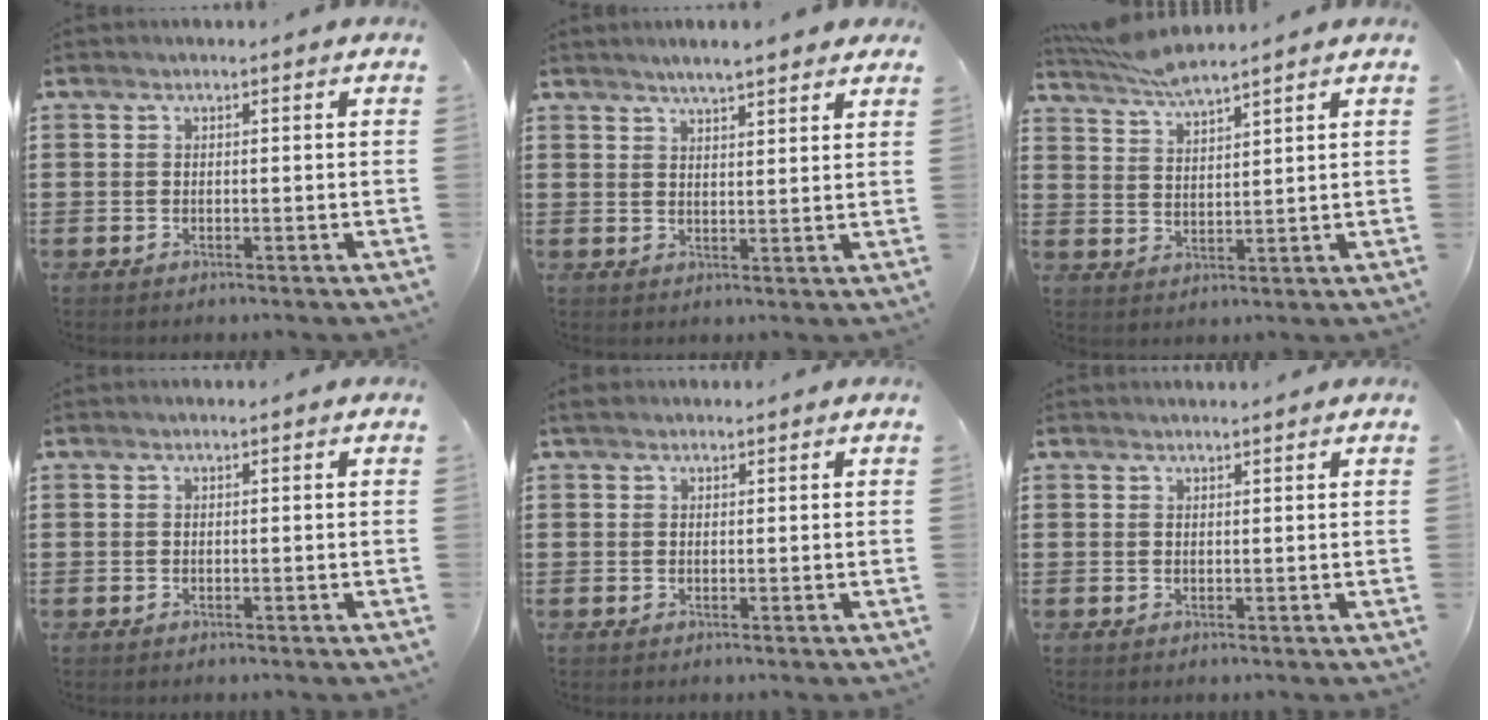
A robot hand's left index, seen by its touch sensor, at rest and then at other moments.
{"total": 3.5, "force": [3.3, 0.2, 1.3], "torque": [-0.034, -0.003, 0.058]}
{"total": 5.0, "force": [4.7, 0.0, 1.7], "torque": [-0.047, -0.015, 0.086]}
{"total": 0.0}
{"total": 1.0, "force": [0.8, 0.6, 0.4], "torque": [-0.011, 0.005, 0.014]}
{"total": 0.9, "force": [0.9, -0.1, 0.2], "torque": [-0.005, -0.002, 0.018]}